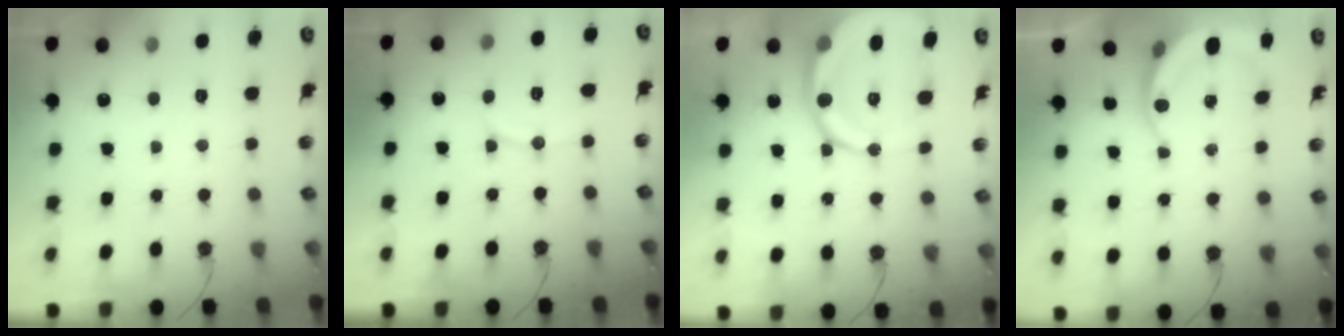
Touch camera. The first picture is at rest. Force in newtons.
{"total": 7.0, "press": 7.0, "slide": 0.2}
{"total": 16.7, "press": 16.4, "slide": 3.2}
{"total": 5.9, "press": 5.8, "slide": 0.6}